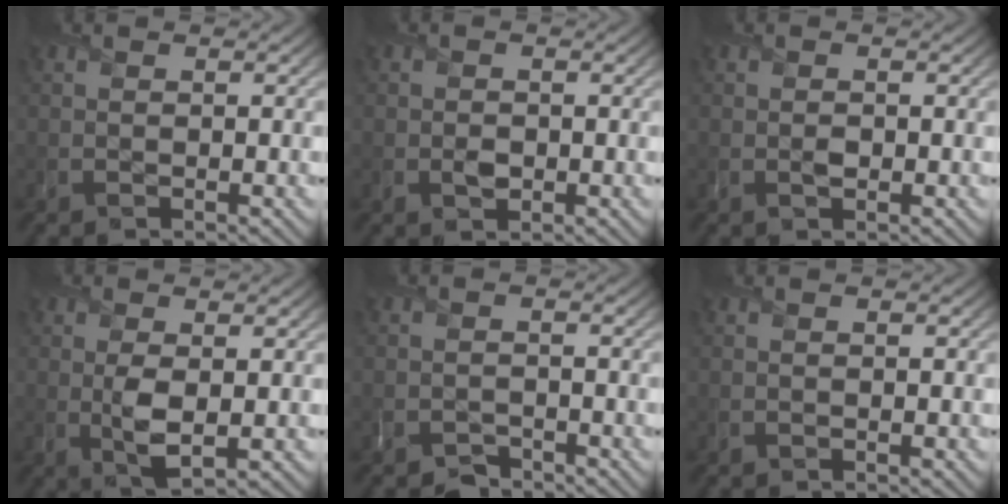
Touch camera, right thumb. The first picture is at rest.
{"total": 1.3, "force": [-0.2, 1.1, 0.5], "torque": [-0.009, -0.007, -0.006]}
{"total": 0.6, "force": [0.1, 0.5, 0.4], "torque": [-0.003, -0.003, -0.001]}
{"total": 3.3, "force": [0.4, 1.5, 2.9], "torque": [-0.065, -0.005, 0.011]}
{"total": 1.8, "force": [-1.6, 0.7, 0.1], "torque": [0.001, 0.001, -0.035]}
{"total": 0.0}